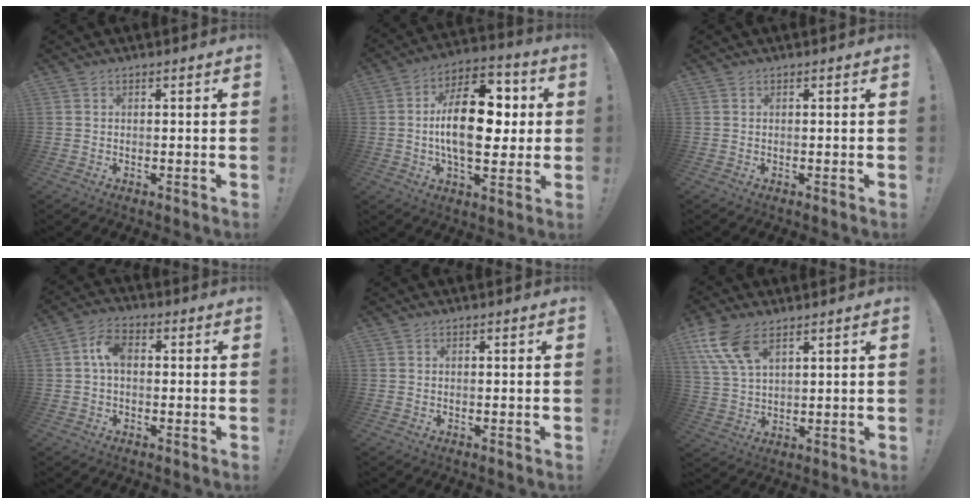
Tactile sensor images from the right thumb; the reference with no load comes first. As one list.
[{"total": 20.2, "force": [0.9, 10.7, 17.1], "torque": [-0.273, 0.005, 0.013]}, {"total": 0.0}, {"total": 6.3, "force": [0.5, 3.9, 5.0], "torque": [-0.089, 0.015, 0.013]}, {"total": 0.0}, {"total": 11.0, "force": [6.4, 5.4, 7.2], "torque": [-0.161, -0.017, 0.124]}]